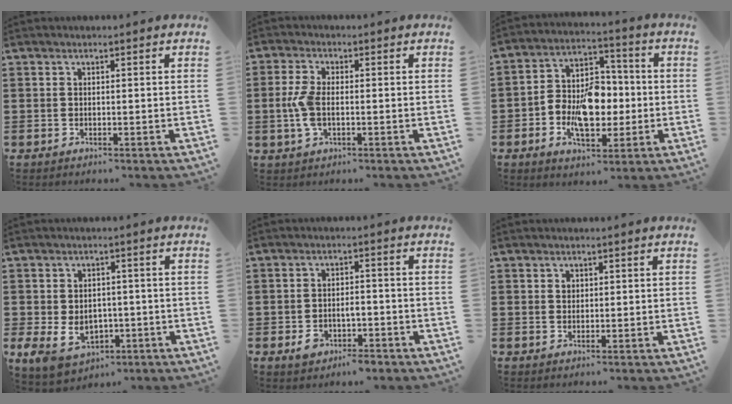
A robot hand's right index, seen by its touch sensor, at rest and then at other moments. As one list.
[{"total": 4.7, "force": [-0.8, 2.2, 4.1], "torque": [-0.102, -0.005, -0.021]}, {"total": 9.6, "force": [-1.9, 6.2, 7.1], "torque": [-0.146, 0.009, -0.037]}, {"total": 5.4, "force": [-1.4, 4.3, 3.0], "torque": [-0.074, 0.001, -0.030]}, {"total": 3.5, "force": [-2.0, 1.9, 2.1], "torque": [-0.038, 0.007, -0.039]}, {"total": 1.0, "force": [0.4, 0.9, 0.4], "torque": [-0.010, 0.004, 0.009]}]